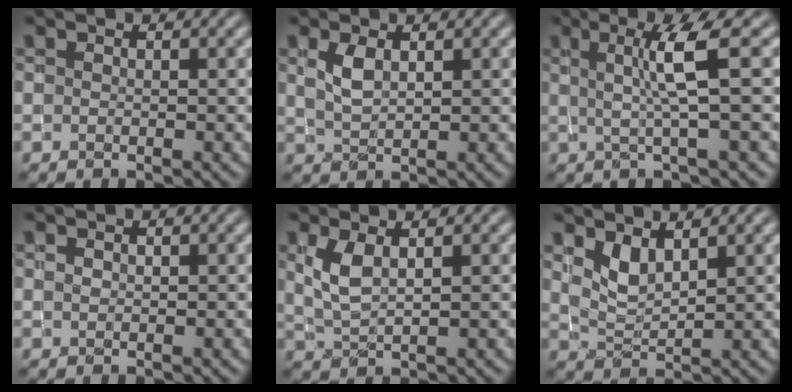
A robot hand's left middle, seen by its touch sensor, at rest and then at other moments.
{"total": 1.9, "force": [0.6, 0.9, 1.6], "torque": [-0.040, 0.001, 0.017]}
{"total": 3.9, "force": [0.5, 0.3, 3.9], "torque": [-0.071, -0.002, 0.010]}
{"total": 0.0}
{"total": 2.6, "force": [0.8, 1.1, 2.2], "torque": [-0.056, -0.001, 0.022]}
{"total": 2.2, "force": [1.3, 0.9, 1.5], "torque": [-0.036, -0.012, 0.032]}